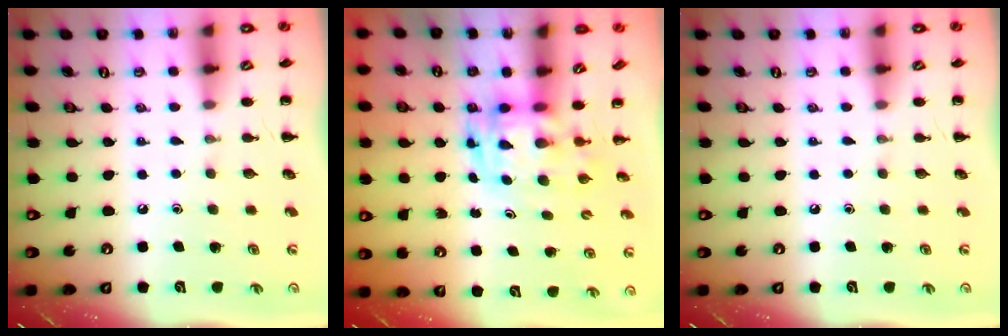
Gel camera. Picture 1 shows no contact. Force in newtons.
{"total": 3.0, "press": 3.0, "slide": 0.6}
{"total": 0.0}